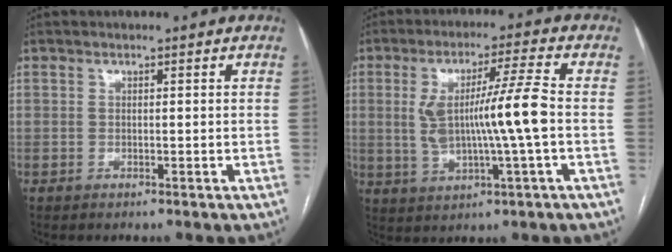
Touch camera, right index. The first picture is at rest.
{"total": 10.6, "force": [-0.2, 0.0, 10.6], "torque": [-0.201, 0.008, -0.001]}